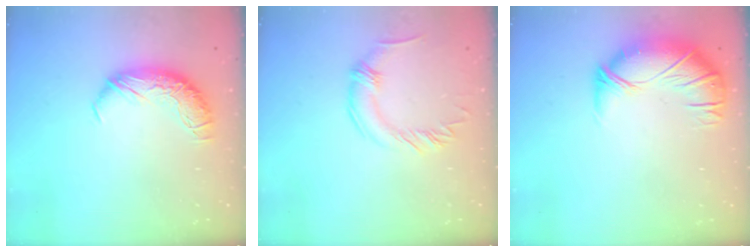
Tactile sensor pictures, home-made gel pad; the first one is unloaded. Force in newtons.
{"total": 0.0}
{"total": 2.6, "press": 1.0, "slide": 2.4}